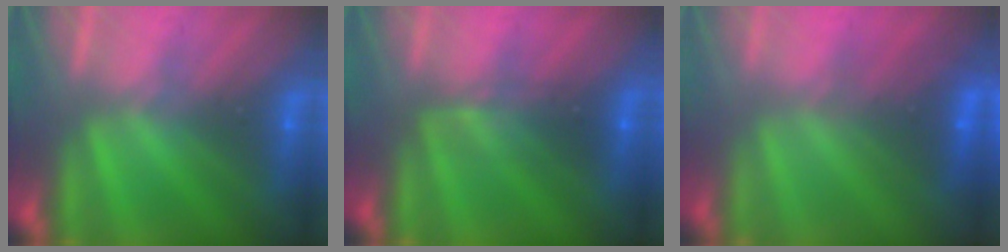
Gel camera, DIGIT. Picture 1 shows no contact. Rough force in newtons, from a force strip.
{"total": 2.4}
{"total": 2.3}